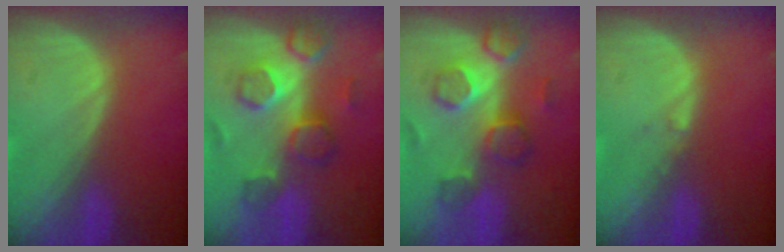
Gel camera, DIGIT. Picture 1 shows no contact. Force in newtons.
{"total": 8.0, "press": 7.8, "slide": 1.8}
{"total": 8.0, "press": 7.8, "slide": 1.8}
{"total": 0.6, "press": 0.5, "slide": 0.4}